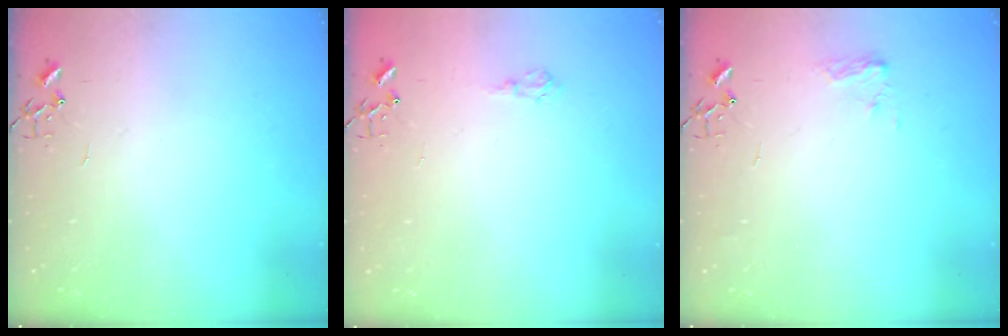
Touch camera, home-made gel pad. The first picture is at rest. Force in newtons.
{"total": 5.5, "press": 5.5, "slide": 0.7}
{"total": 6.2, "press": 6.2, "slide": 0.6}